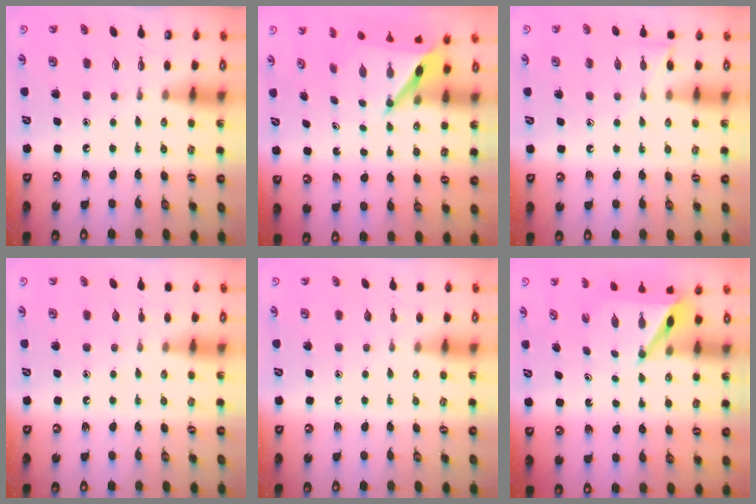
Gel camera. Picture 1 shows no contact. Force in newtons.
{"total": 5.9, "press": 5.9, "slide": 0.2}
{"total": 6.8, "press": 6.8, "slide": 0.6}
{"total": 0.0}
{"total": 0.0}
{"total": 5.3, "press": 5.3, "slide": 0.4}